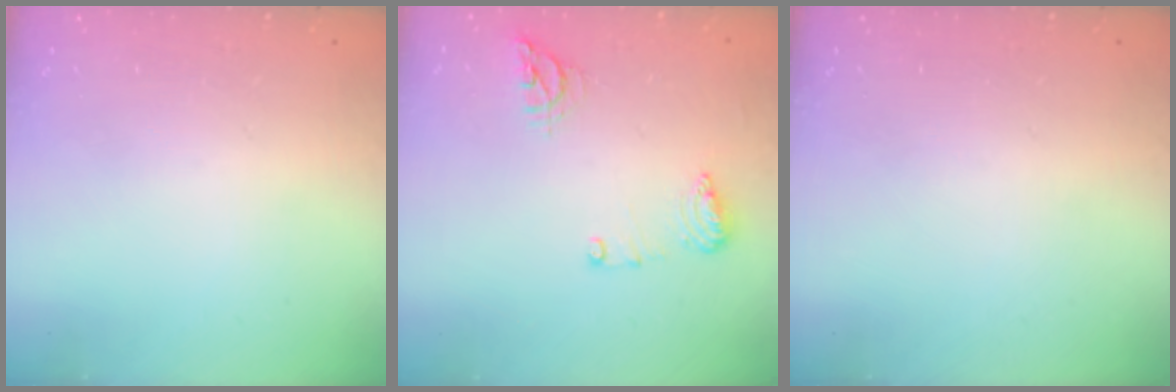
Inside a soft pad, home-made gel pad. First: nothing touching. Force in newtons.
{"total": 11.7, "press": 10.0, "slide": 6.1}
{"total": 0.0}